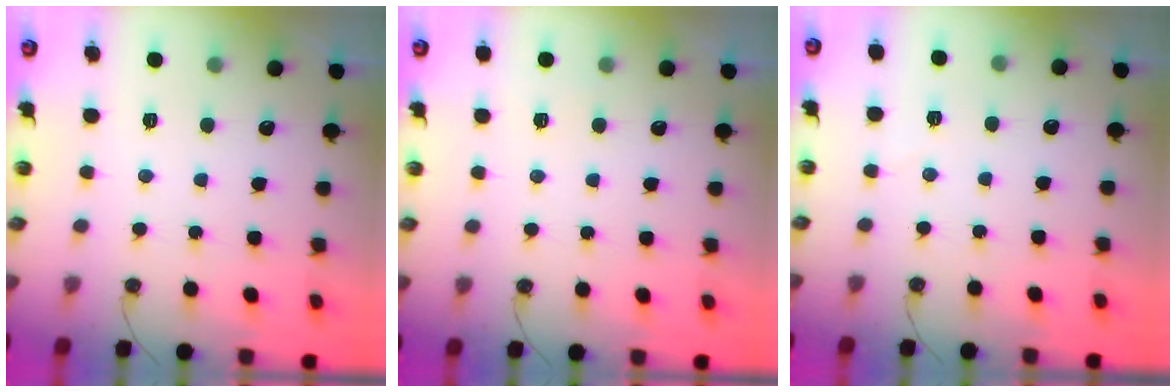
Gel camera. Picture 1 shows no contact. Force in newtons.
{"total": 2.8, "press": 1.8, "slide": 2.2}
{"total": 2.1, "press": 1.9, "slide": 0.7}